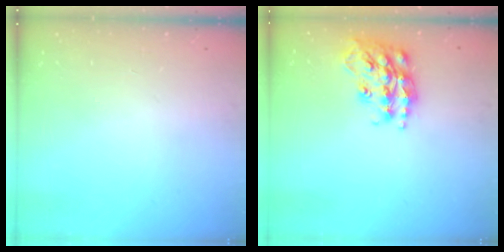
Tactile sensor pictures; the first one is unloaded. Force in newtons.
{"total": 18.2, "press": 18.2, "slide": 1.2}